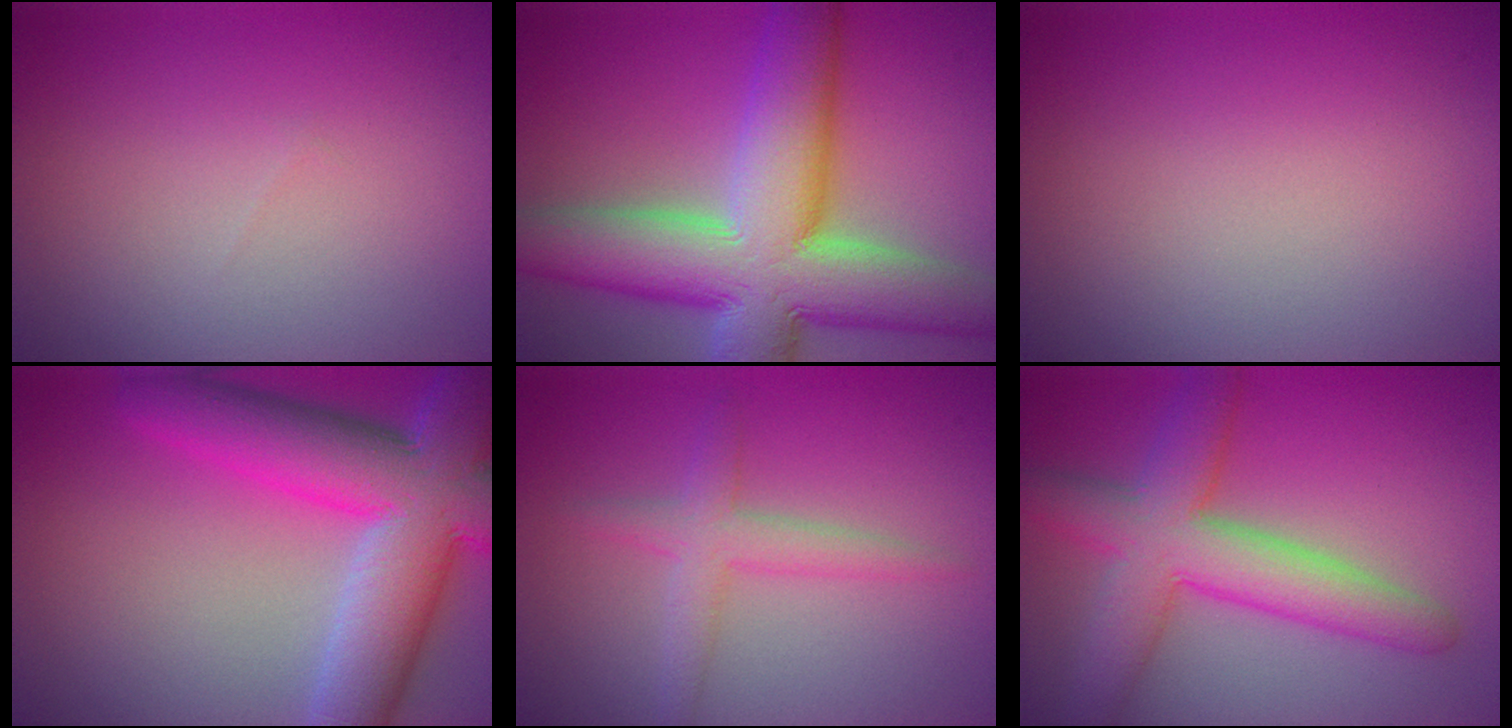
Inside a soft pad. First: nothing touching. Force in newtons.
{"total": 13.7, "press": 13.7, "slide": 0.9}
{"total": 0.0}
{"total": 10.9, "press": 10.9, "slide": 0.6}
{"total": 2.7, "press": 2.7, "slide": 0.1}
{"total": 7.3, "press": 7.3, "slide": 0.3}